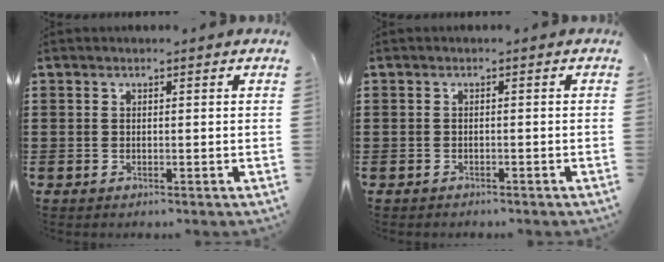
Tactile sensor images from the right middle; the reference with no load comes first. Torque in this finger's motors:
{"motor_torque": [-0.05, 0.00, -0.02, -0.01]}